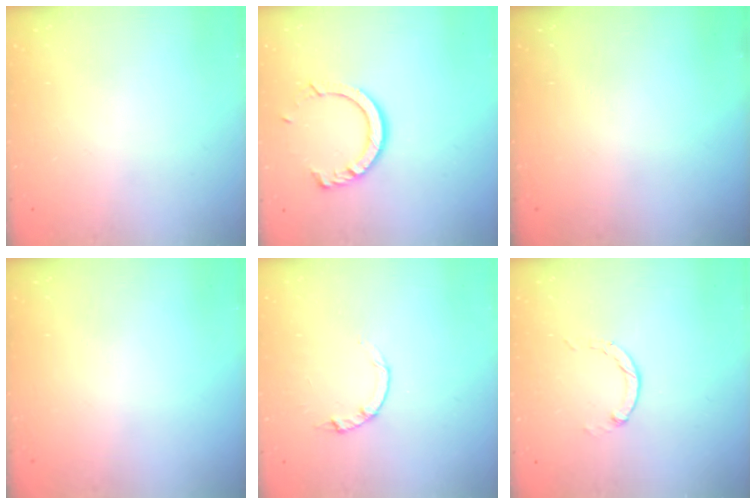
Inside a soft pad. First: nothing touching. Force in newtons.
{"total": 10.0, "press": 10.0, "slide": 0.9}
{"total": 0.0}
{"total": 0.0}
{"total": 2.2, "press": 2.1, "slide": 0.4}
{"total": 0.8, "press": 0.7, "slide": 0.2}